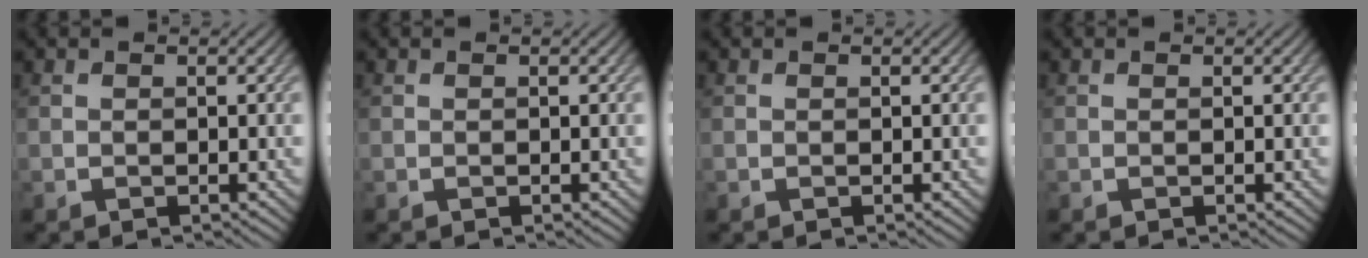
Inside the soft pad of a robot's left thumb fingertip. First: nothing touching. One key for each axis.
{"total": 0.0}
{"total": 0.0}
{"total": 0.0}